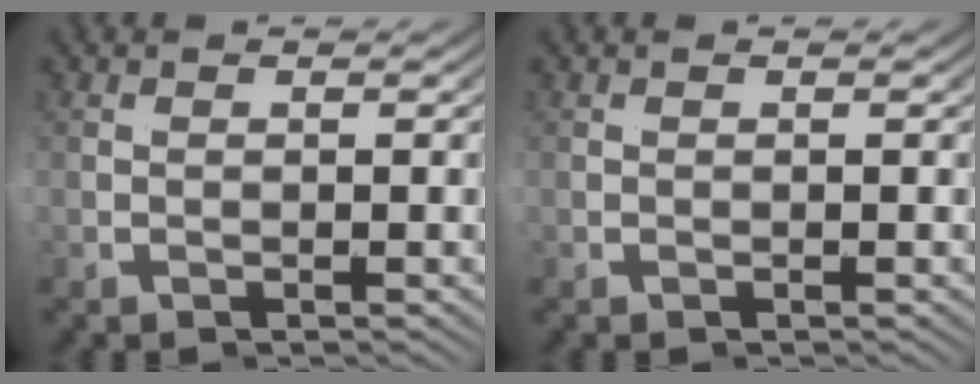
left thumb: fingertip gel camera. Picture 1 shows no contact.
{"total": 0.0}